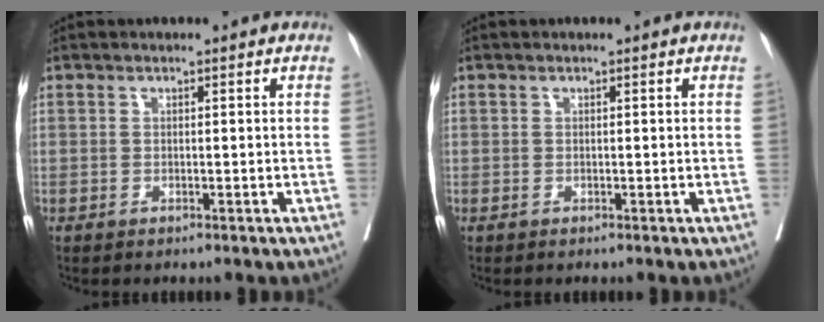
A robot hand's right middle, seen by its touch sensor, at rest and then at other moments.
{"total": 0.0}